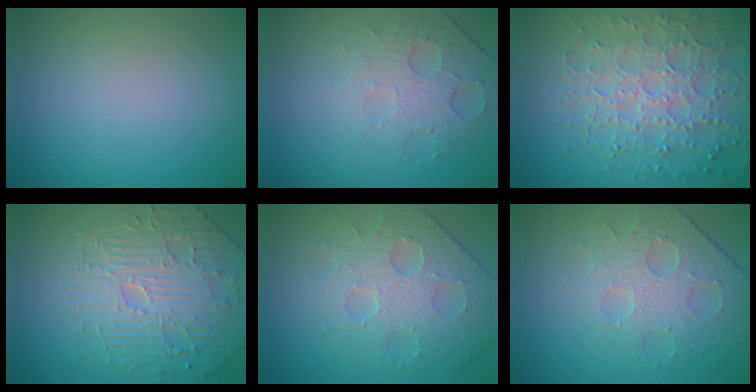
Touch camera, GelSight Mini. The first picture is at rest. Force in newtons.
{"total": 4.6, "press": 3.0, "slide": 3.5}
{"total": 6.7, "press": 5.3, "slide": 4.1}
{"total": 4.7, "press": 4.7, "slide": 0.5}
{"total": 4.6, "press": 4.4, "slide": 1.1}
{"total": 4.0, "press": 4.0, "slide": 0.5}